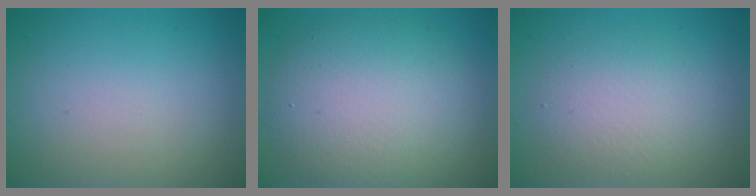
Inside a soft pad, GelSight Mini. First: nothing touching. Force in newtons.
{"total": 8.1, "press": 8.0, "slide": 1.0}
{"total": 3.7, "press": 3.6, "slide": 0.3}